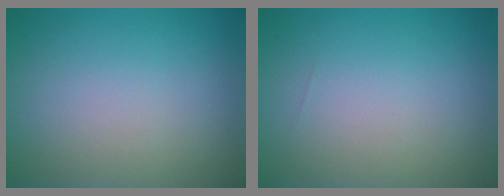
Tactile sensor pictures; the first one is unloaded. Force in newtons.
{"total": 0.0}